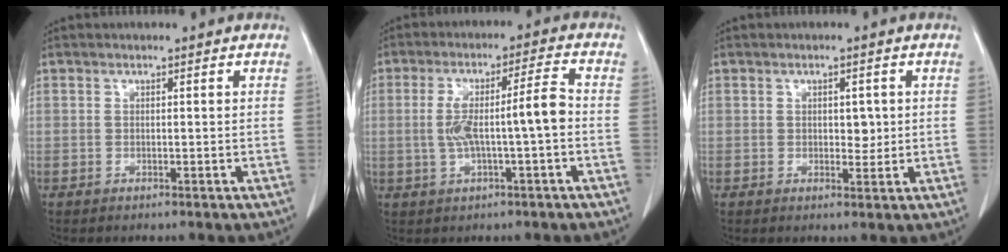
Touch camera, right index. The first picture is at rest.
{"total": 8.4, "force": [-0.9, 0.5, 8.3], "torque": [-0.154, 0.023, -0.014]}
{"total": 2.4, "force": [0.3, 1.4, 2.0], "torque": [-0.024, -0.001, 0.007]}